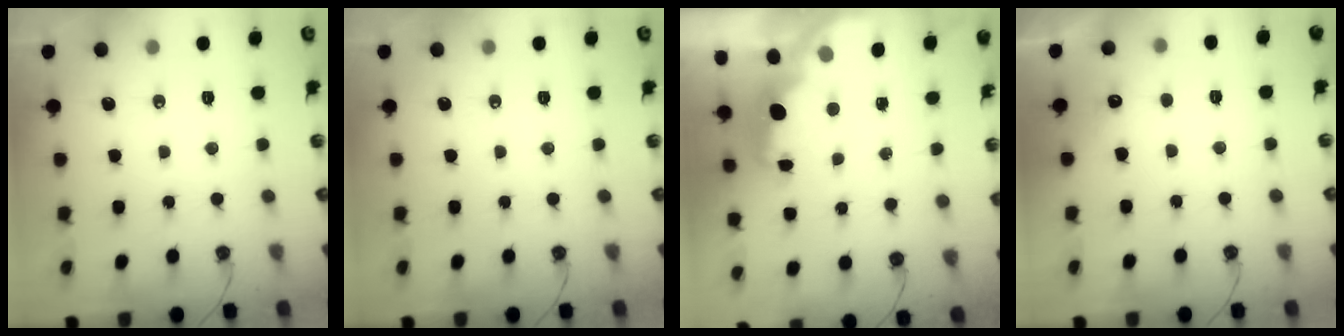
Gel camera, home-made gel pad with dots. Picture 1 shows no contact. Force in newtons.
{"total": 0.0}
{"total": 2.4, "press": 2.2, "slide": 0.7}
{"total": 4.3, "press": 4.1, "slide": 1.1}